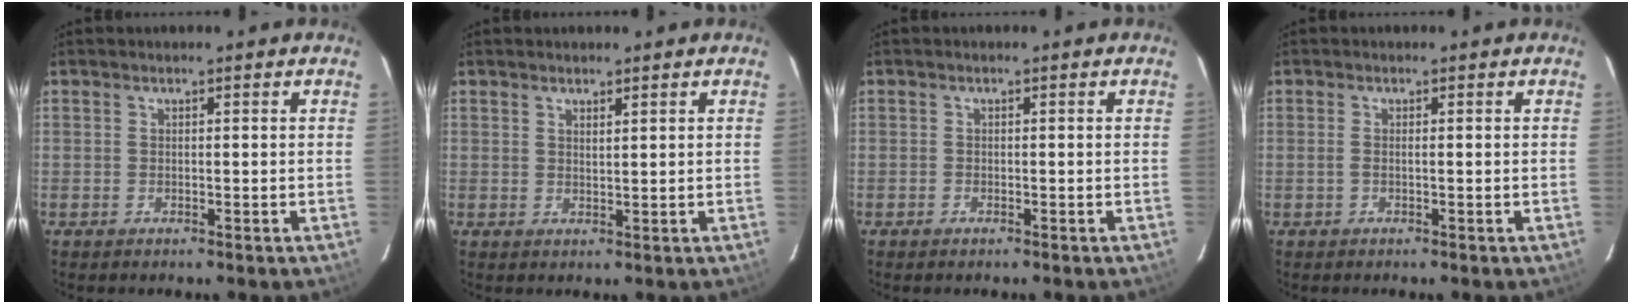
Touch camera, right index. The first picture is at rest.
{"total": 1.3, "force": [1.0, 0.3, 0.8], "torque": [-0.014, 0.001, 0.018]}
{"total": 0.6, "force": [-0.5, 0.3, 0.2], "torque": [-0.004, 0.000, -0.010]}
{"total": 0.8, "force": [-0.2, 0.0, 0.8], "torque": [-0.016, 0.001, -0.005]}